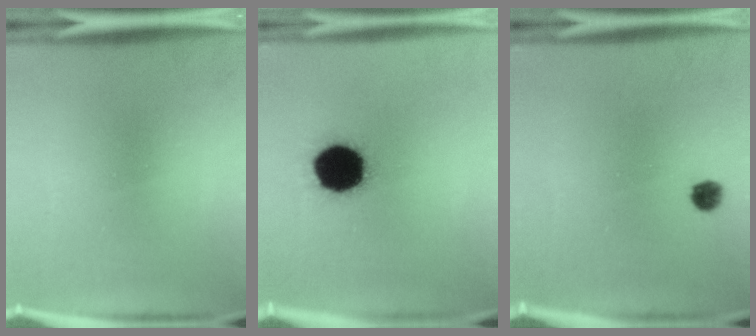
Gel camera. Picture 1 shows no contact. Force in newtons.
{"total": 18.4}
{"total": 2.3}